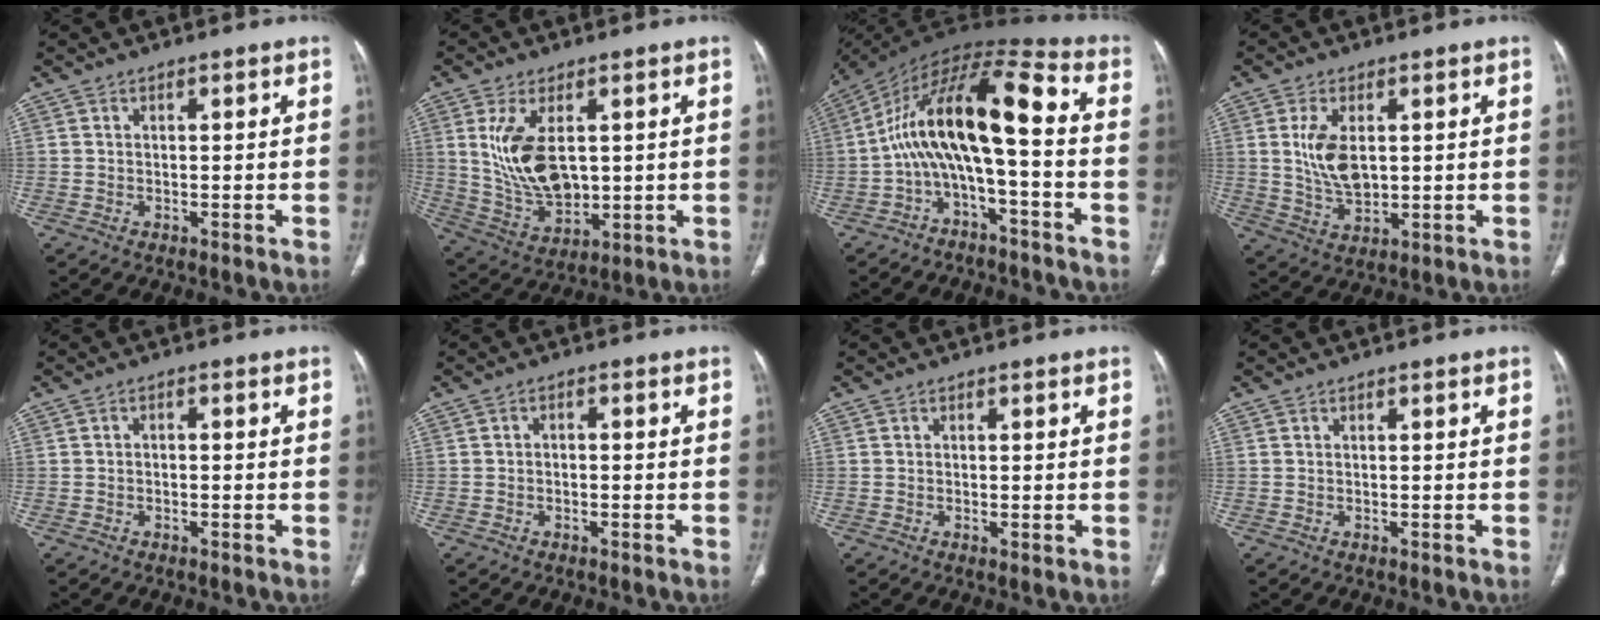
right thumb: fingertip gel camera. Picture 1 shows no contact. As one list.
[{"total": 12.7, "force": [2.5, 7.1, 10.3], "torque": [-0.189, -0.017, 0.065]}, {"total": 14.4, "force": [-2.6, 4.7, 13.4], "torque": [-0.244, 0.093, -0.053]}, {"total": 8.2, "force": [1.5, 4.5, 6.7], "torque": [-0.125, -0.012, 0.037]}, {"total": 0.9, "force": [-0.3, 0.6, 0.6], "torque": [-0.006, 0.005, -0.008]}, {"total": 1.1, "force": [-0.4, 0.8, 0.7], "torque": [-0.008, 0.007, -0.009]}, {"total": 0.9, "force": [-0.2, 0.3, 0.8], "torque": [-0.017, -0.004, -0.004]}, {"total": 0.0}]